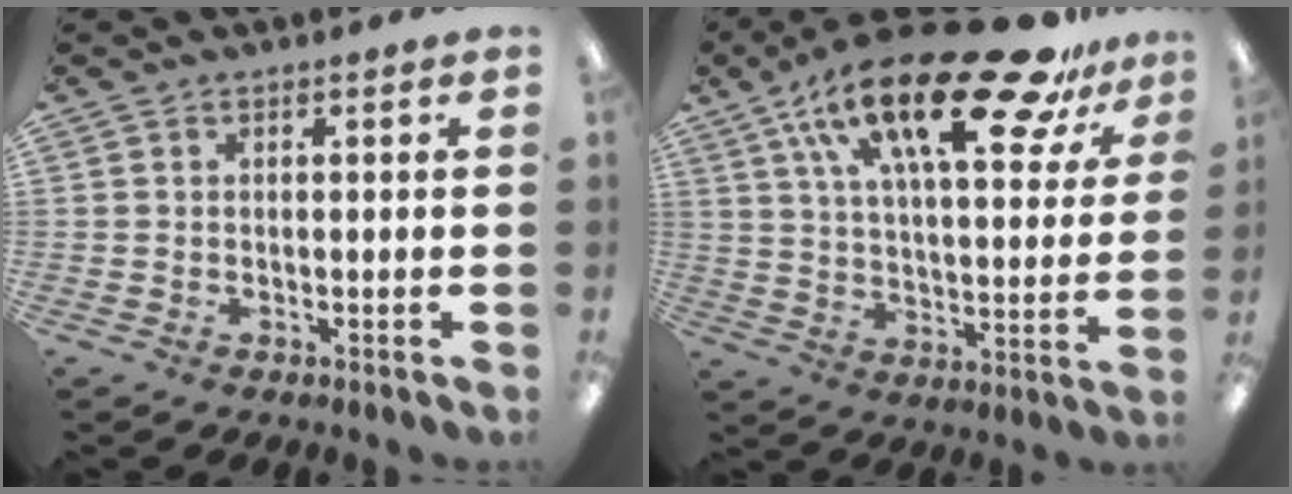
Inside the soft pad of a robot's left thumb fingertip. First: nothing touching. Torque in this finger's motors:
{"motor_torque": [0.54, 0.68, 1.71, -1.06, 0.48]}